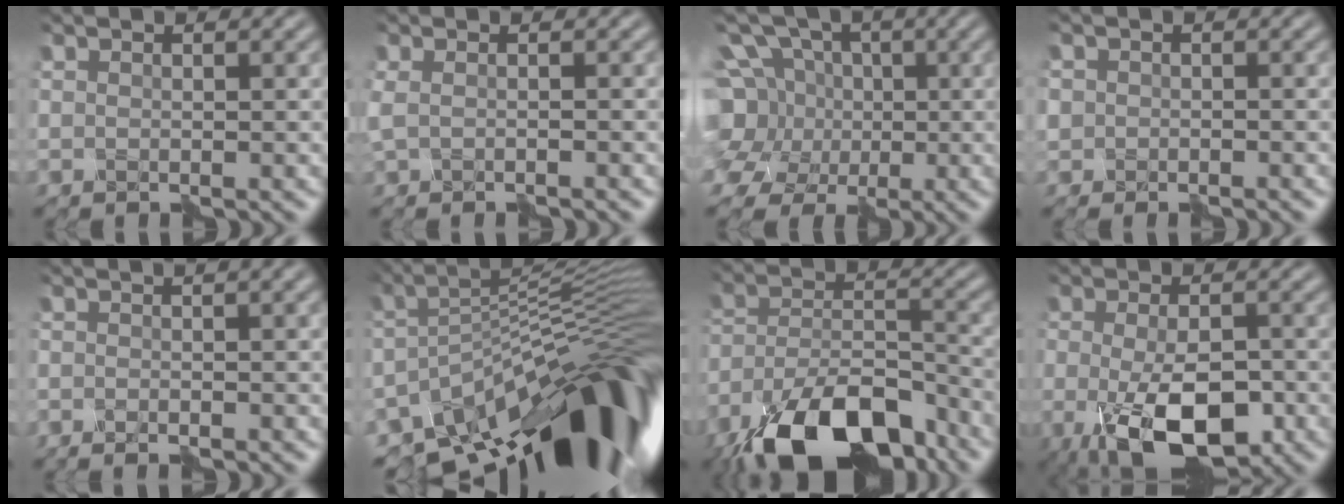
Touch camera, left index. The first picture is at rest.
{"total": 1.3, "force": [-0.7, 0.6, 1.0], "torque": [-0.021, -0.004, -0.013]}
{"total": 10.8, "force": [-0.4, 9.6, 4.8], "torque": [-0.127, 0.022, -0.044]}
{"total": 1.4, "force": [-0.8, 1.2, -0.2], "torque": [0.012, -0.003, -0.019]}
{"total": 3.2, "force": [-0.7, 1.1, 2.9], "torque": [-0.015, 0.010, -0.021]}
{"total": 15.1, "force": [-8.9, 4.9, 11.1], "torque": [-0.159, 0.016, -0.162]}
{"total": 14.3, "force": [-10.5, 5.4, 8.1], "torque": [-0.156, -0.008, -0.188]}
{"total": 8.5, "force": [-3.5, 3.6, 6.9], "torque": [-0.124, -0.013, -0.060]}